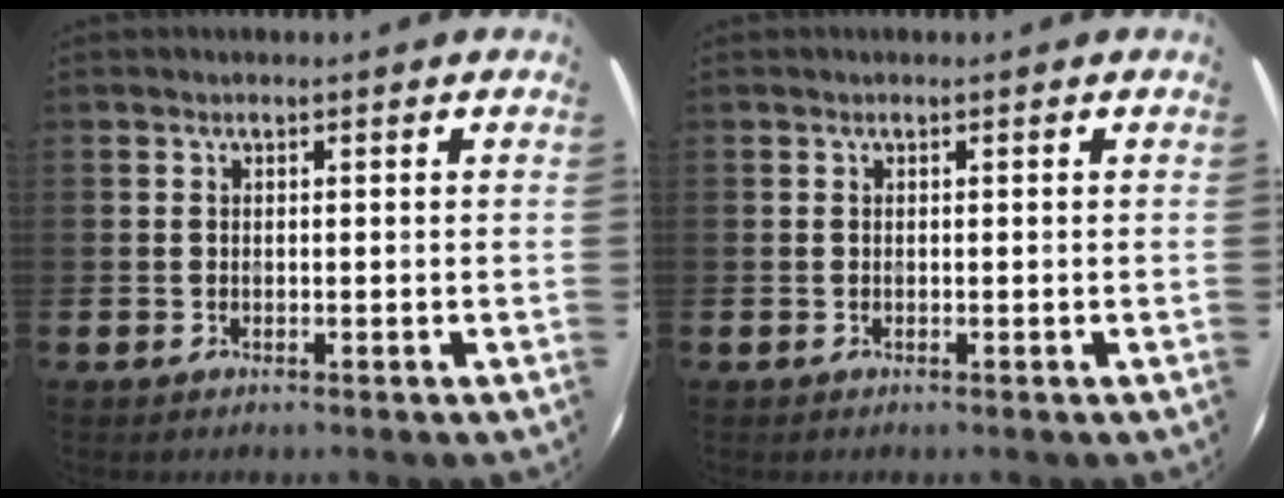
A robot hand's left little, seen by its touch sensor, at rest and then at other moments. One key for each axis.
{"total": 0.0}